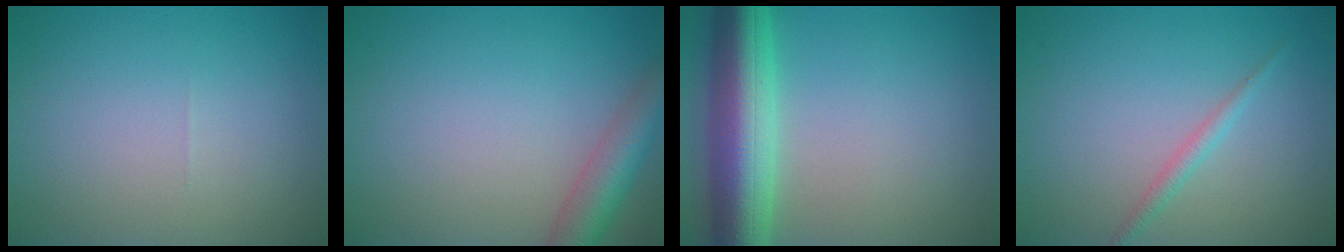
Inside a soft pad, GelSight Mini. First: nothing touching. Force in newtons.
{"total": 4.4, "press": 4.4, "slide": 0.3}
{"total": 8.8, "press": 8.8, "slide": 0.4}
{"total": 1.3, "press": 1.3, "slide": 0.0}